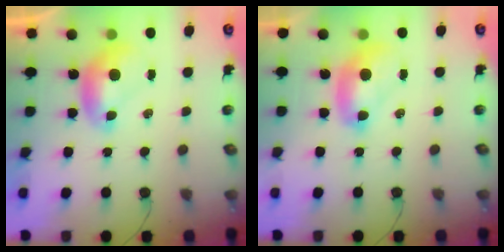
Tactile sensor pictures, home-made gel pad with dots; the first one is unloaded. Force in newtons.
{"total": 2.7, "press": 2.6, "slide": 0.6}